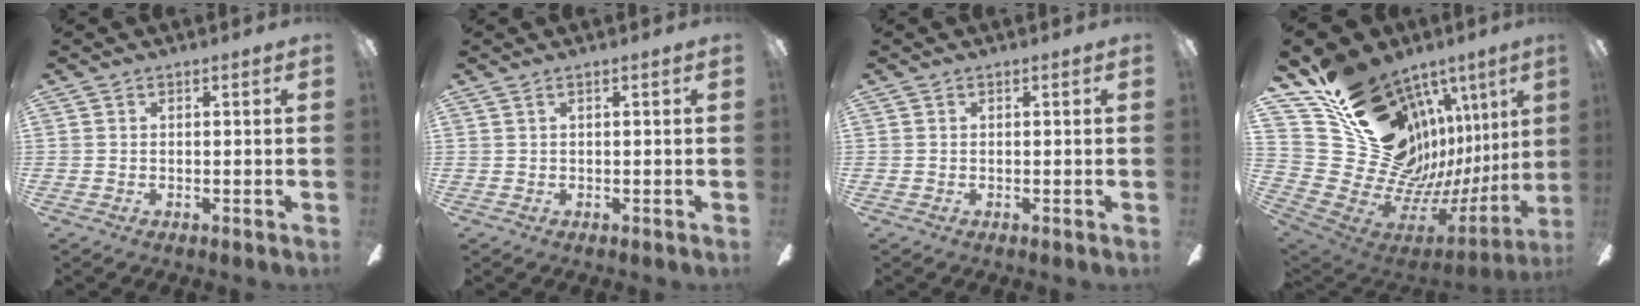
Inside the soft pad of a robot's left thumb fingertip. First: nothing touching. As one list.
[{"total": 0.7, "force": [0.2, 0.1, 0.6], "torque": [-0.012, 0.001, 0.003]}, {"total": 0.0}, {"total": 22.0, "force": [10.9, 14.2, 12.7], "torque": [-0.203, -0.147, 0.269]}]